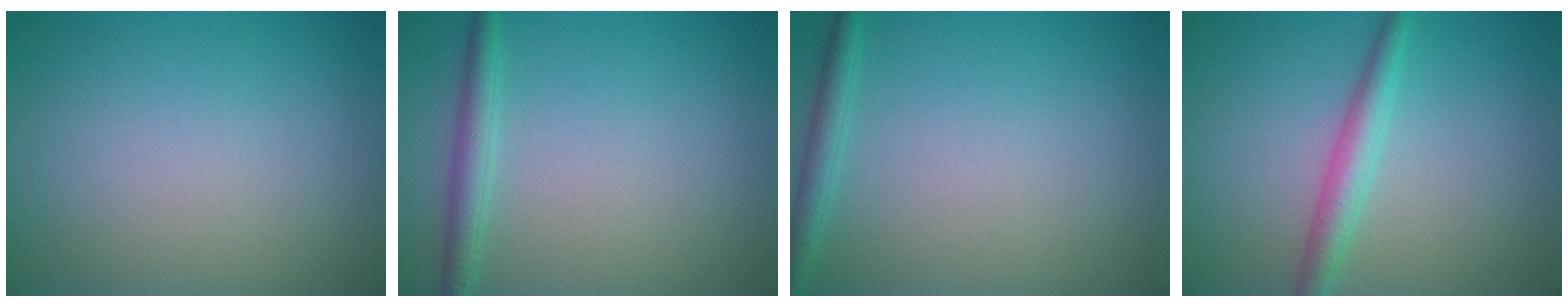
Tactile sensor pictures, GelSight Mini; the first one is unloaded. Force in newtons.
{"total": 2.2, "press": 2.2, "slide": 0.1}
{"total": 1.8, "press": 1.8, "slide": 0.1}
{"total": 2.9, "press": 2.9, "slide": 0.1}